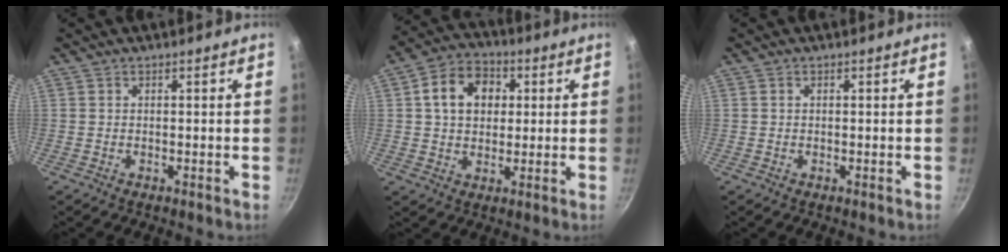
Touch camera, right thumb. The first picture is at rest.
{"total": 10.9, "force": [2.5, 8.3, 6.6], "torque": [-0.086, 0.014, 0.030]}
{"total": 0.0}